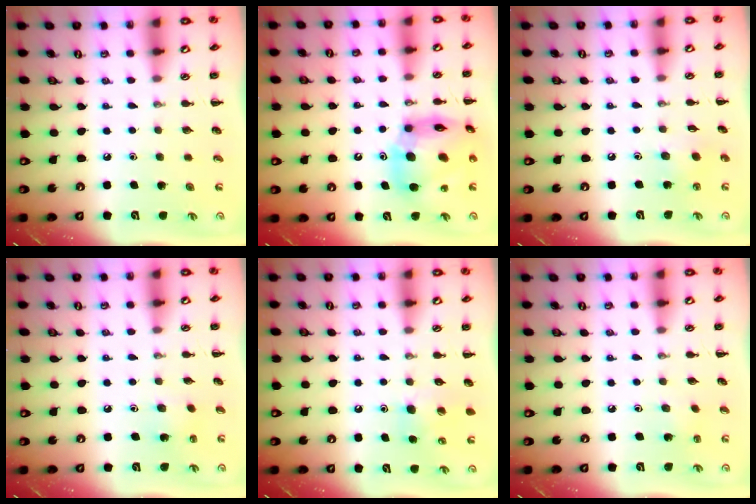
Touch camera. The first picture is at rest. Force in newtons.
{"total": 15.5, "press": 14.7, "slide": 5.0}
{"total": 3.5, "press": 3.4, "slide": 0.7}
{"total": 3.6, "press": 3.4, "slide": 1.2}
{"total": 6.0, "press": 5.9, "slide": 1.5}
{"total": 1.3, "press": 1.2, "slide": 0.6}